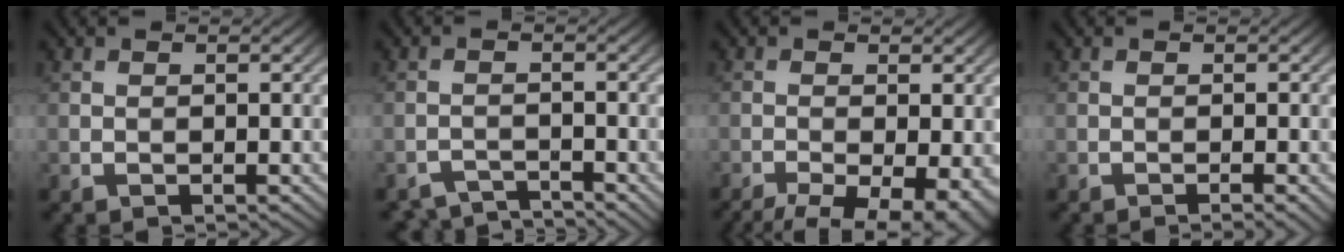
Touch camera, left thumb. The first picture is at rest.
{"total": 3.2, "force": [-3.2, 0.4, 0.6], "torque": [-0.006, -0.004, -0.061]}
{"total": 10.7, "force": [-7.0, 3.9, 7.1], "torque": [-0.111, -0.035, -0.084]}
{"total": 1.2, "force": [-0.6, 0.1, 1.0], "torque": [-0.012, 0.000, -0.013]}